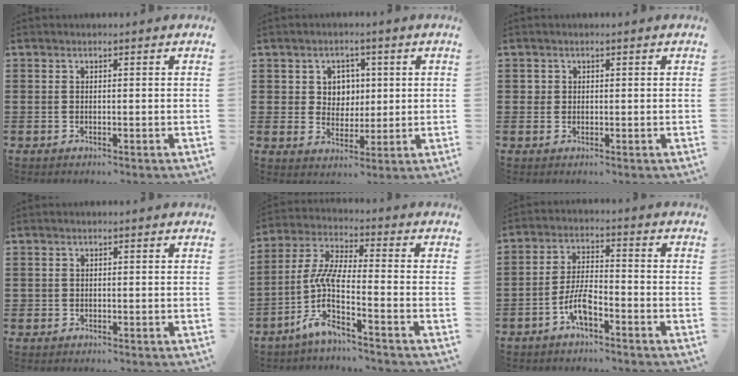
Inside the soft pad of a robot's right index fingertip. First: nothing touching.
{"total": 4.3, "force": [1.4, 3.9, 1.0], "torque": [-0.030, 0.012, 0.023]}
{"total": 1.0, "force": [0.2, 0.9, 0.2], "torque": [-0.006, 0.005, 0.005]}
{"total": 0.6, "force": [-0.1, 0.6, 0.1], "torque": [-0.003, 0.004, -0.002]}
{"total": 6.9, "force": [-3.5, 1.2, 5.8], "torque": [-0.157, -0.028, -0.082]}
{"total": 5.6, "force": [-3.4, 1.9, 4.1], "torque": [-0.102, 0.001, -0.072]}